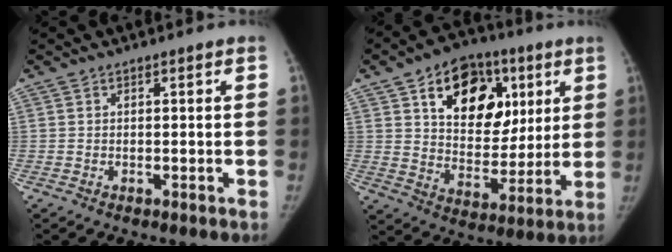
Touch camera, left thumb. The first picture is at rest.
{"total": 20.0, "force": [7.9, 13.5, 12.5], "torque": [-0.140, -0.020, 0.127]}